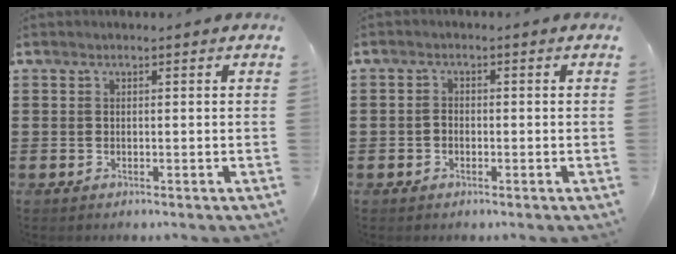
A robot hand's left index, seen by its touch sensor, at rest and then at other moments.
{"total": 1.4, "force": [-0.5, 1.1, 0.8], "torque": [-0.019, 0.003, -0.011]}